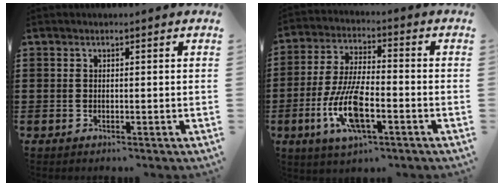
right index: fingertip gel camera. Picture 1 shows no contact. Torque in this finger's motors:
{"motor_torque": [1.91, 0.23, 1.06, 0.21]}